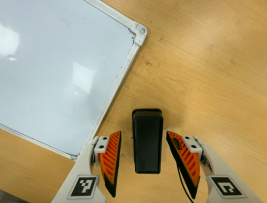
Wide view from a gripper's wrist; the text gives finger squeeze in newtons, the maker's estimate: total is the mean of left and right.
{"total": 0.0}